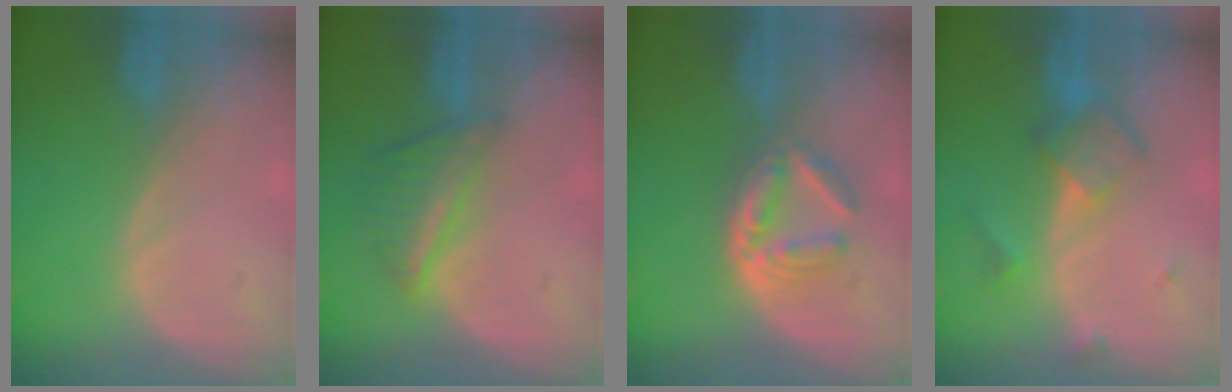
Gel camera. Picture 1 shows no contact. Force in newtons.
{"total": 5.3, "press": 5.2, "slide": 1.1}
{"total": 6.3, "press": 5.4, "slide": 3.1}
{"total": 6.0, "press": 5.3, "slide": 2.8}